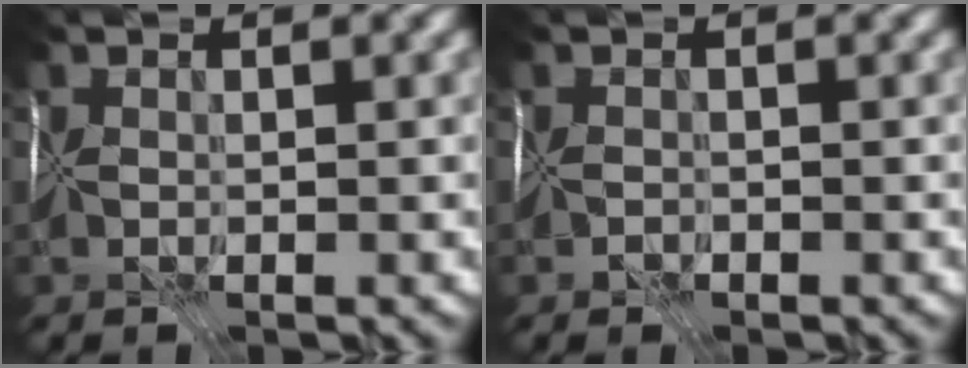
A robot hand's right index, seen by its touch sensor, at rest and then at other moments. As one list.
[{"total": 1.7, "force": [-1.5, 0.9, 0.3], "torque": [-0.001, -0.004, -0.022]}]